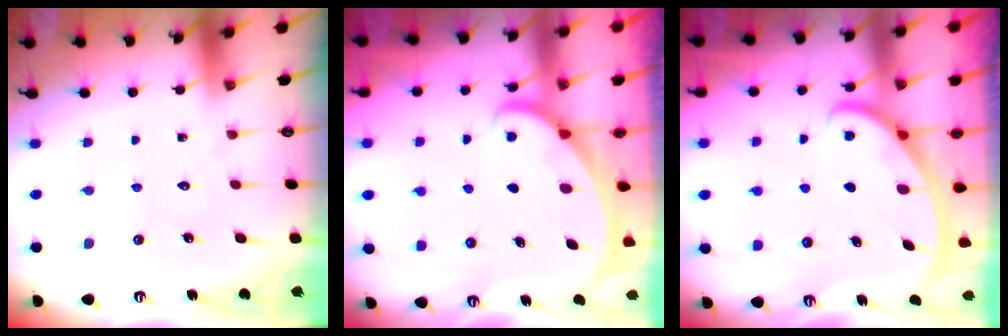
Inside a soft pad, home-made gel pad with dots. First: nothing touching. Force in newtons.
{"total": 2.0, "press": 2.0, "slide": 0.2}
{"total": 2.7, "press": 2.7, "slide": 0.4}